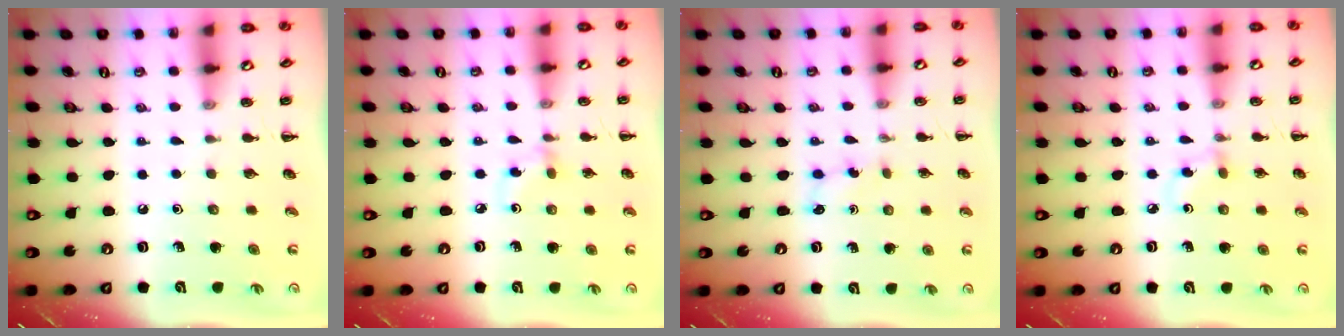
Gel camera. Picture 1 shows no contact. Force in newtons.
{"total": 3.2, "press": 3.0, "slide": 1.2}
{"total": 3.2, "press": 3.0, "slide": 1.0}
{"total": 4.4, "press": 4.0, "slide": 1.7}